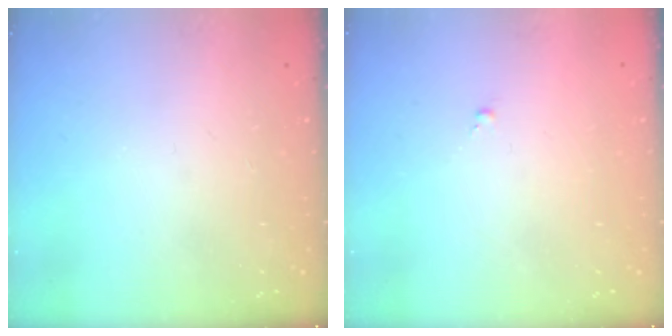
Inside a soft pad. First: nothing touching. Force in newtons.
{"total": 0.0}